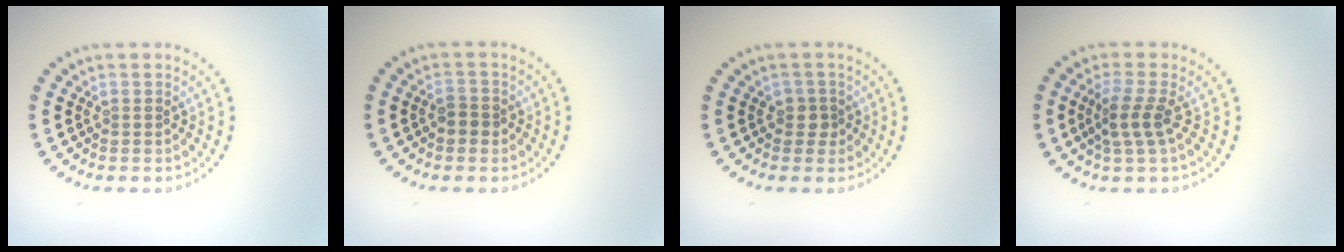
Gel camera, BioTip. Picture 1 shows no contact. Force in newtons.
{"total": 1.5, "press": 1.5, "slide": 0.3}
{"total": 1.5, "press": 1.2, "slide": 0.9}
{"total": 2.4, "press": 2.1, "slide": 1.2}